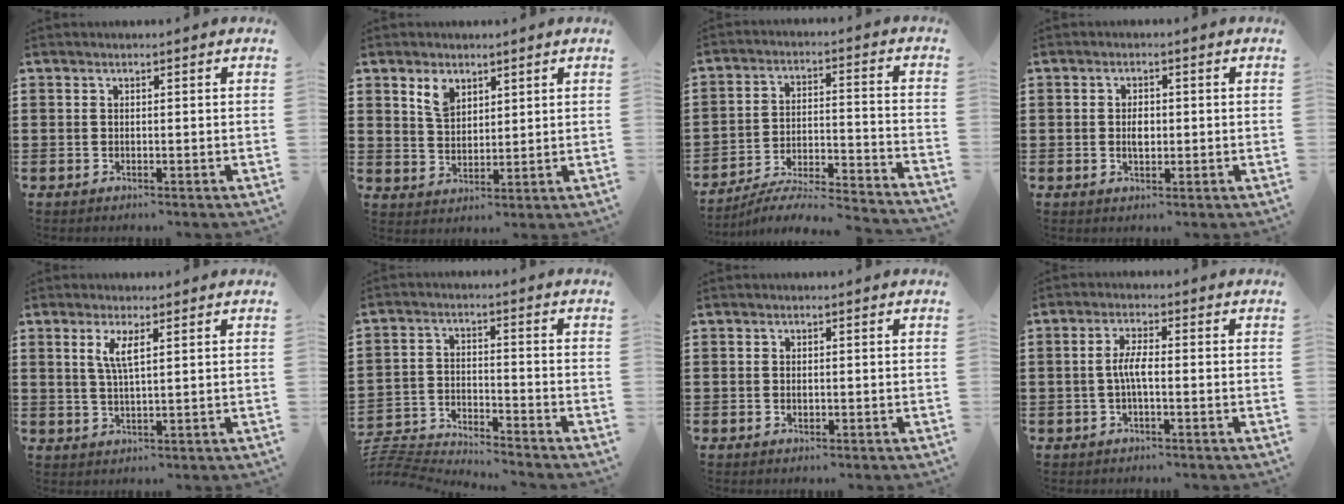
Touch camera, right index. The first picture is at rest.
{"total": 4.4, "force": [2.9, 2.6, 2.1], "torque": [-0.044, 0.004, 0.053]}
{"total": 5.2, "force": [-4.8, 0.3, 2.0], "torque": [-0.040, -0.009, -0.098]}
{"total": 2.6, "force": [0.0, 1.5, 2.1], "torque": [-0.041, 0.005, -0.001]}
{"total": 3.5, "force": [1.4, 0.8, 3.2], "torque": [-0.068, 0.004, 0.022]}
{"total": 4.6, "force": [-4.6, 0.1, 0.3], "torque": [-0.029, -0.005, -0.102]}
{"total": 0.8, "force": [-0.2, 0.4, 0.7], "torque": [-0.014, -0.001, -0.003]}
{"total": 3.6, "force": [-0.7, 0.8, 3.5], "torque": [-0.078, -0.002, -0.018]}